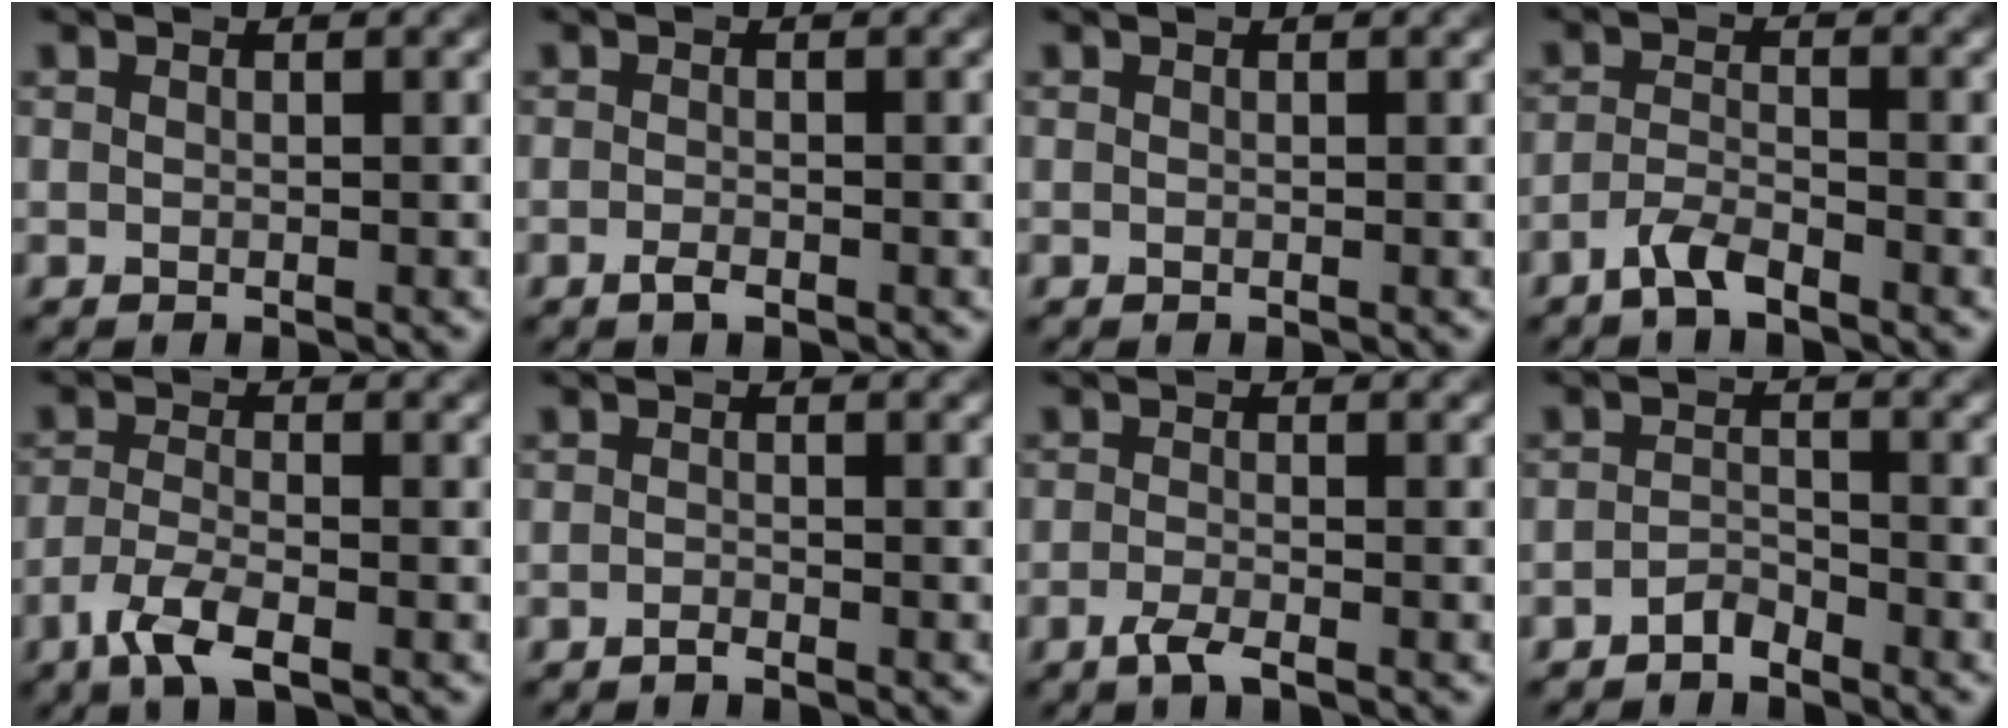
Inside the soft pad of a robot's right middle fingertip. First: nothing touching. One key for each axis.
{"total": 1.0, "fx": -0.6, "fy": 0.3, "fz": 0.7, "tx": -0.015, "ty": 0.000, "tz": -0.013}
{"total": 0.0}
{"total": 2.4, "fx": -1.9, "fy": 0.5, "fz": 1.4, "tx": -0.031, "ty": 0.005, "tz": -0.044}
{"total": 3.7, "fx": -2.3, "fy": 1.0, "fz": 2.7, "tx": -0.060, "ty": -0.003, "tz": -0.051}
{"total": 0.7, "fx": -0.6, "fy": 0.1, "fz": 0.3, "tx": -0.004, "ty": 0.003, "tz": -0.014}
{"total": 2.0, "fx": -1.3, "fy": 0.4, "fz": 1.5, "tx": -0.030, "ty": -0.005, "tz": -0.031}
{"total": 1.5, "fx": -1.3, "fy": 0.4, "fz": 0.5, "tx": -0.009, "ty": 0.006, "tz": -0.028}